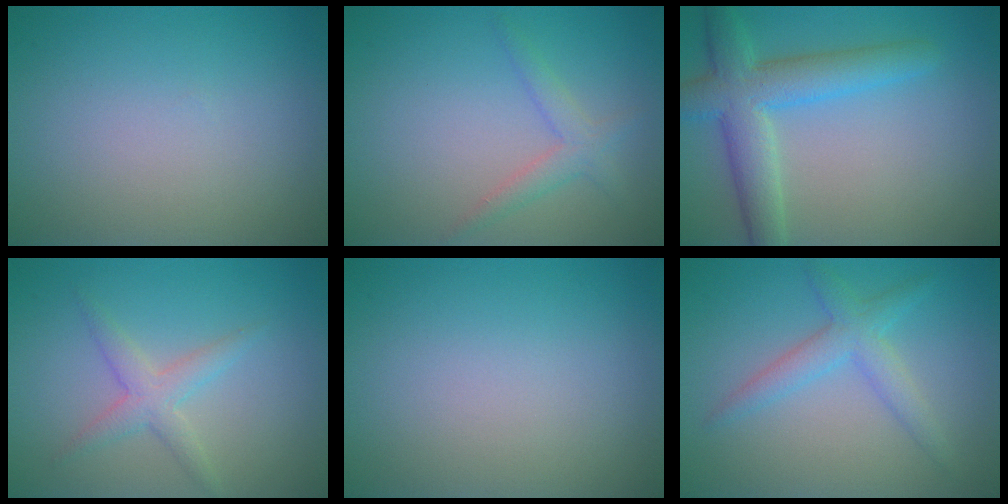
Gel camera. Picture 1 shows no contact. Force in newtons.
{"total": 2.0, "press": 2.0, "slide": 0.2}
{"total": 5.7, "press": 5.7, "slide": 0.2}
{"total": 2.4, "press": 2.4, "slide": 0.1}
{"total": 0.0}
{"total": 3.0, "press": 3.0, "slide": 0.0}